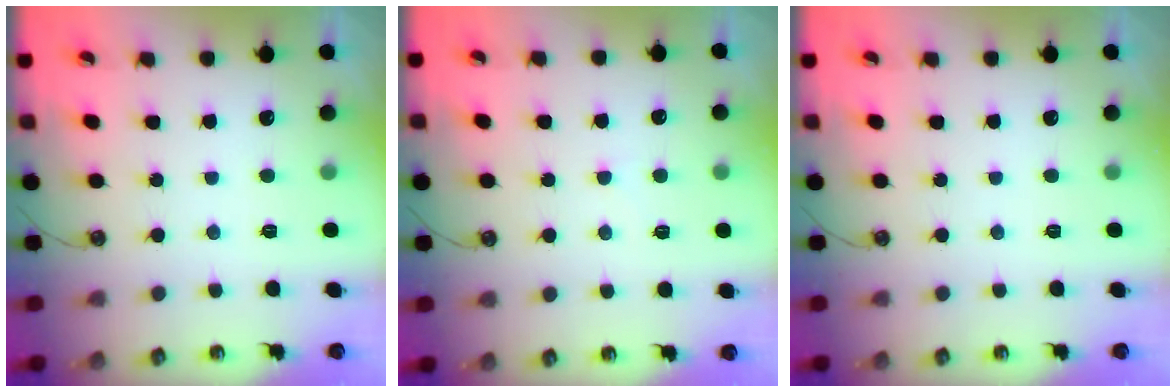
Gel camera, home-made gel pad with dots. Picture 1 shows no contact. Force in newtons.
{"total": 2.5, "press": 2.3, "slide": 0.8}
{"total": 0.0}